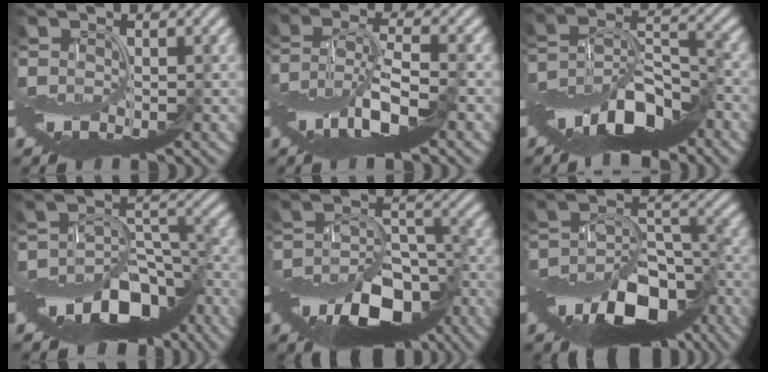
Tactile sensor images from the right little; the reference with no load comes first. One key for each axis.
{"total": 6.4, "fx": -3.0, "fy": 2.1, "fz": 5.3, "tx": -0.105, "ty": 0.007, "tz": -0.065}
{"total": 10.8, "fx": -6.9, "fy": 3.9, "fz": 7.3, "tx": -0.125, "ty": 0.007, "tz": -0.134}
{"total": 10.4, "fx": -7.4, "fy": 4.7, "fz": 5.5, "tx": -0.081, "ty": -0.001, "tz": -0.121}
{"total": 9.9, "fx": -5.9, "fy": 5.2, "fz": 6.1, "tx": -0.100, "ty": -0.008, "tz": -0.092}
{"total": 11.0, "fx": -6.8, "fy": 5.6, "fz": 6.6, "tx": -0.110, "ty": -0.004, "tz": -0.111}